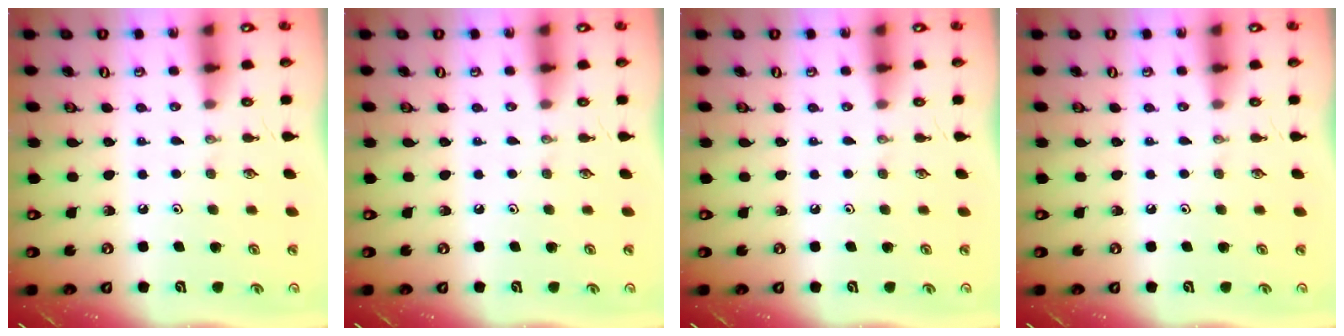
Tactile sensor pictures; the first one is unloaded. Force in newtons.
{"total": 0.0}
{"total": 0.0}
{"total": 0.0}